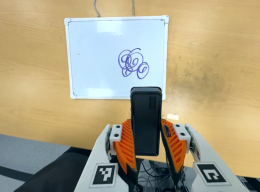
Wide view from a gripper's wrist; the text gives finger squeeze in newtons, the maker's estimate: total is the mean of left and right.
{"total": 5.2, "left": 3.7, "right": 6.7}